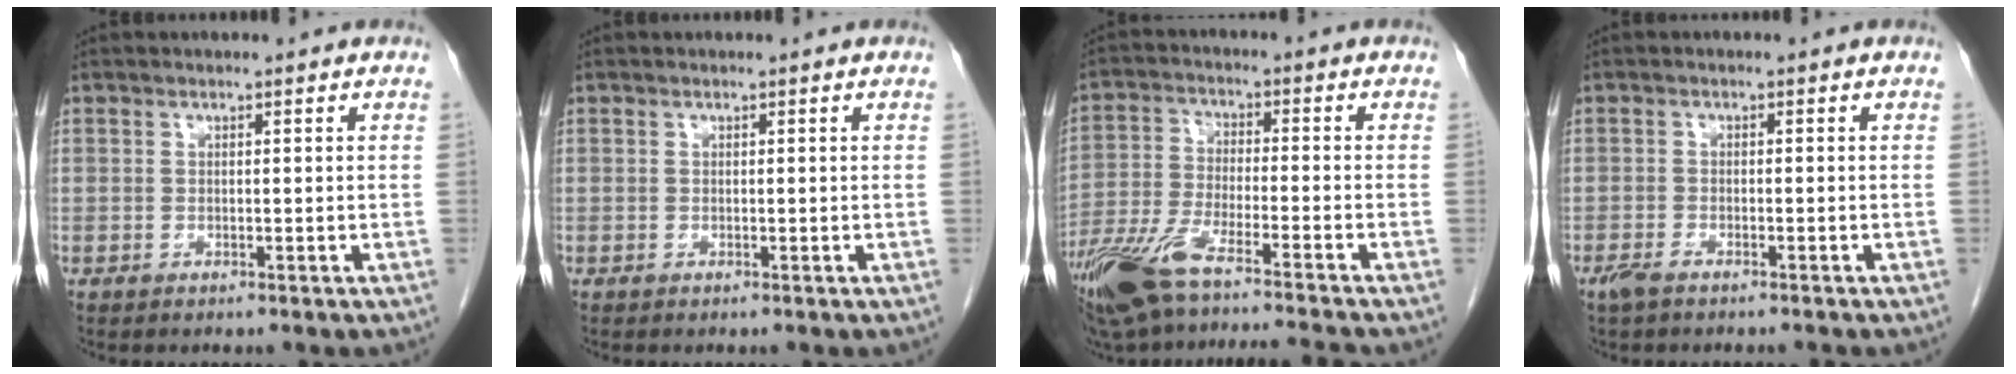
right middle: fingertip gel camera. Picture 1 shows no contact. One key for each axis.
{"total": 0.0}
{"total": 15.1, "fx": -12.0, "fy": 0.0, "fz": 9.2, "tx": -0.188, "ty": -0.033, "tz": -0.210}
{"total": 2.6, "fx": -2.2, "fy": 0.4, "fz": 1.4, "tx": -0.025, "ty": -0.004, "tz": -0.037}